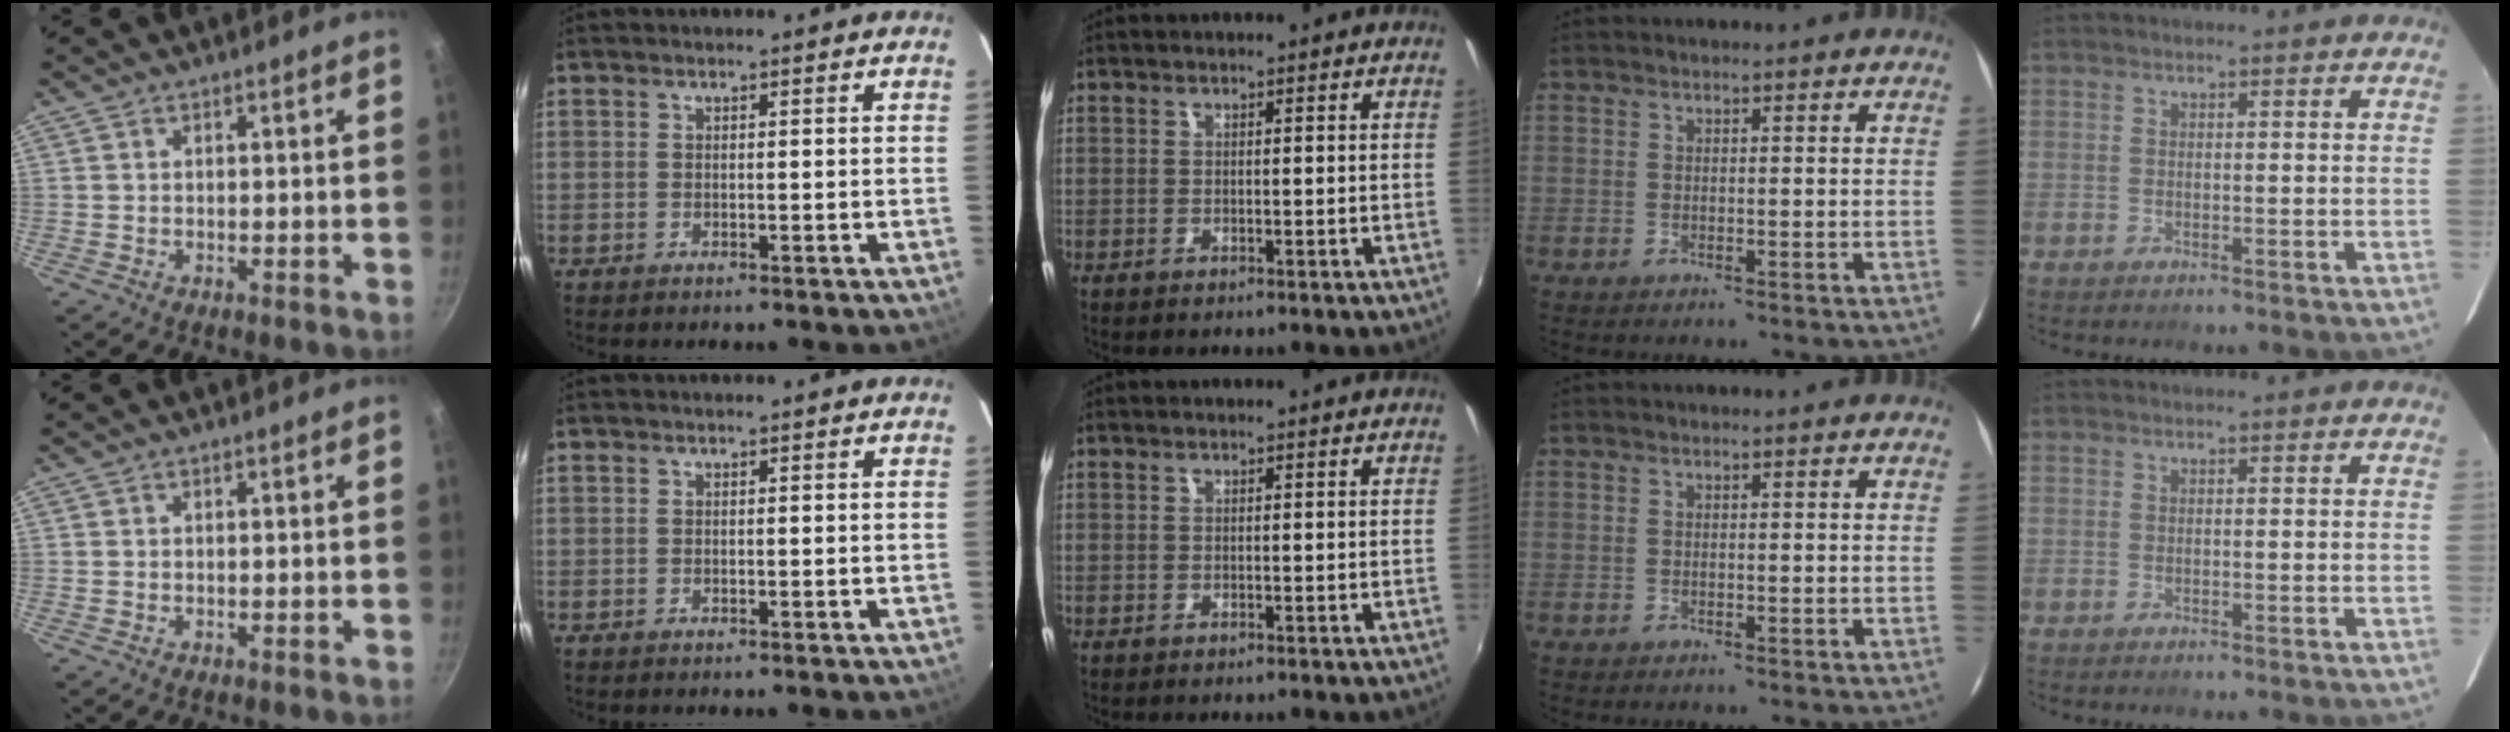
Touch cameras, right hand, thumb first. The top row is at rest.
{}